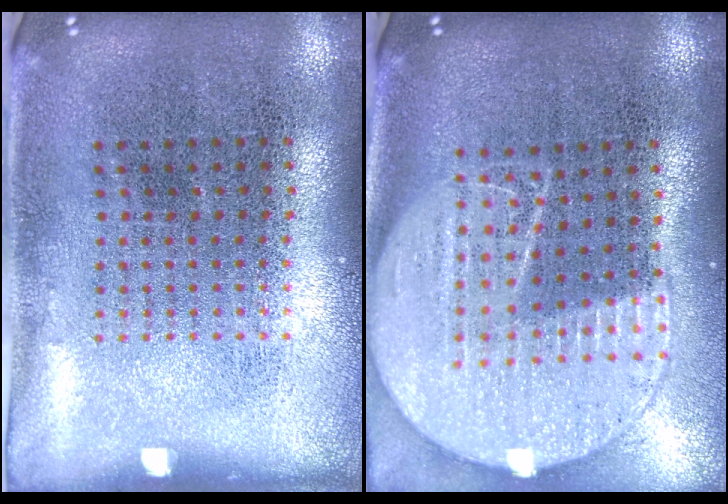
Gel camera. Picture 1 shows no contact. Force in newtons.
{"total": 2.2, "press": 1.9, "slide": 1.0}